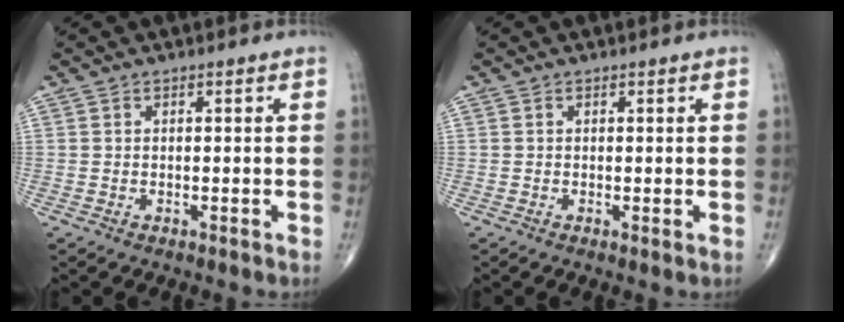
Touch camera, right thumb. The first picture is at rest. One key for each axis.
{"total": 0.6, "fx": 0.0, "fy": 0.1, "fz": 0.5, "tx": -0.015, "ty": -0.004, "tz": -0.001}